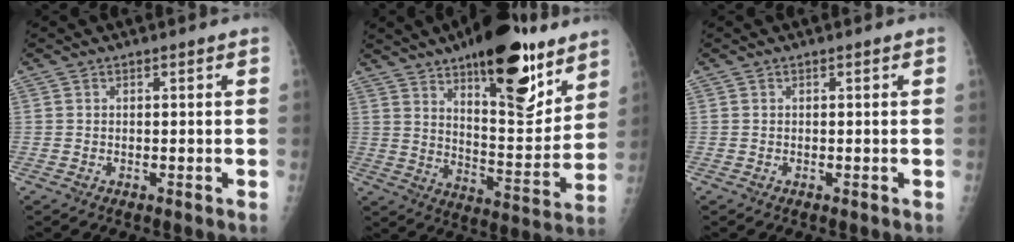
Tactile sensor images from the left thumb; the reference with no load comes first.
{"total": 23.2, "force": [14.3, 8.6, 16.2], "torque": [-0.190, -0.072, 0.218]}
{"total": 0.0}